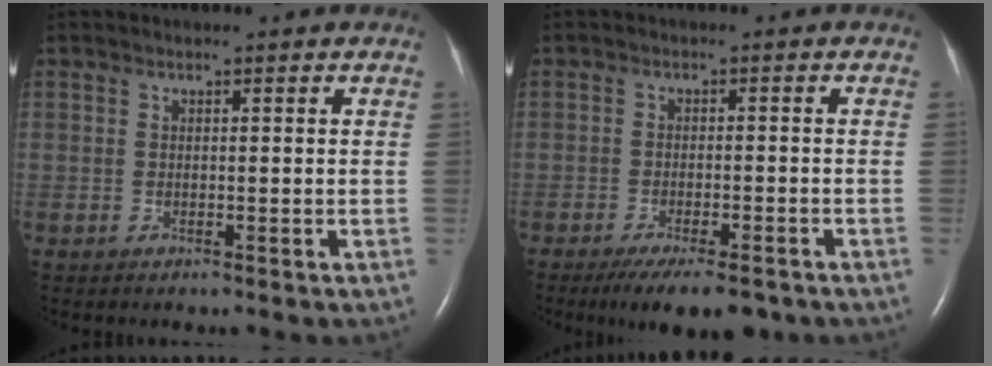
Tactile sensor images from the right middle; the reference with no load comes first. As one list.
[{"total": 9.2, "force": [-7.1, 2.2, 5.4], "torque": [-0.075, -0.012, -0.104]}]